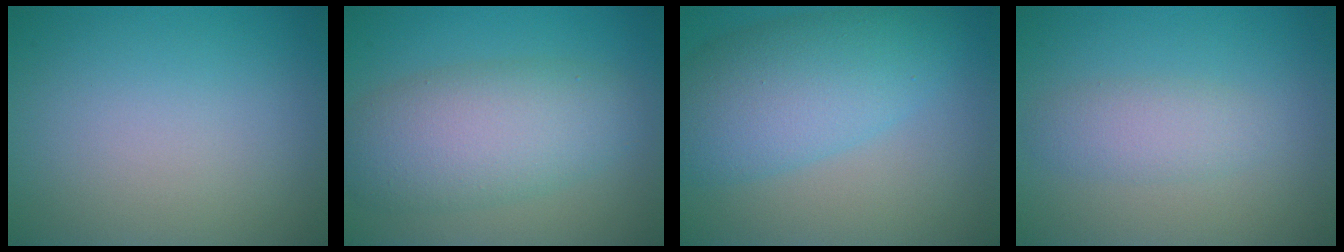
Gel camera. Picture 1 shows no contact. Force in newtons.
{"total": 6.9, "press": 6.9, "slide": 0.4}
{"total": 7.4, "press": 7.4, "slide": 0.3}
{"total": 2.2, "press": 2.2, "slide": 0.0}